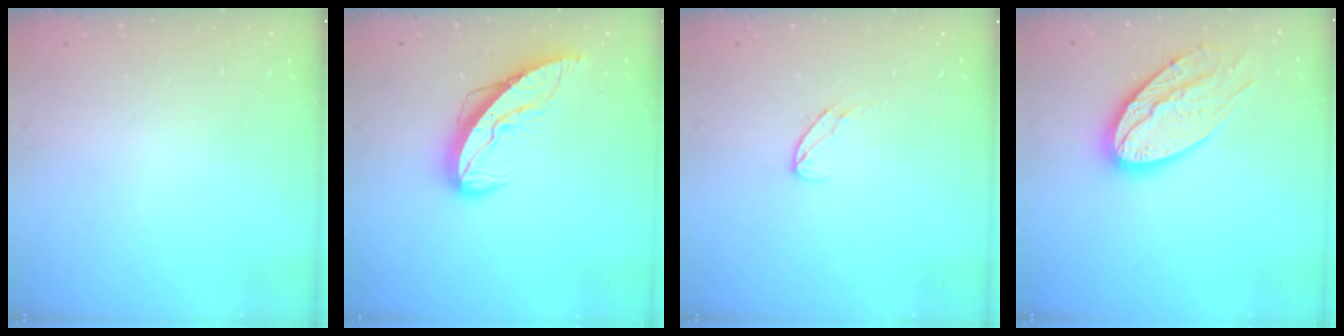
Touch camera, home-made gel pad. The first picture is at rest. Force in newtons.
{"total": 8.9, "press": 8.9, "slide": 0.8}
{"total": 6.8, "press": 6.7, "slide": 0.5}
{"total": 16.7, "press": 16.6, "slide": 1.5}